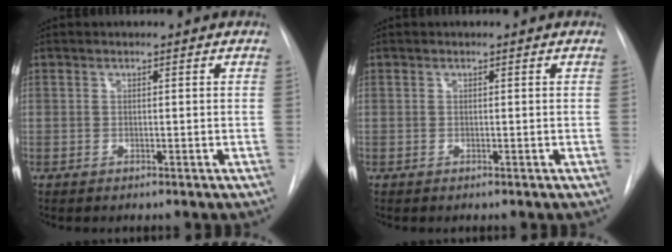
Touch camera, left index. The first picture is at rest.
{"total": 0.0}